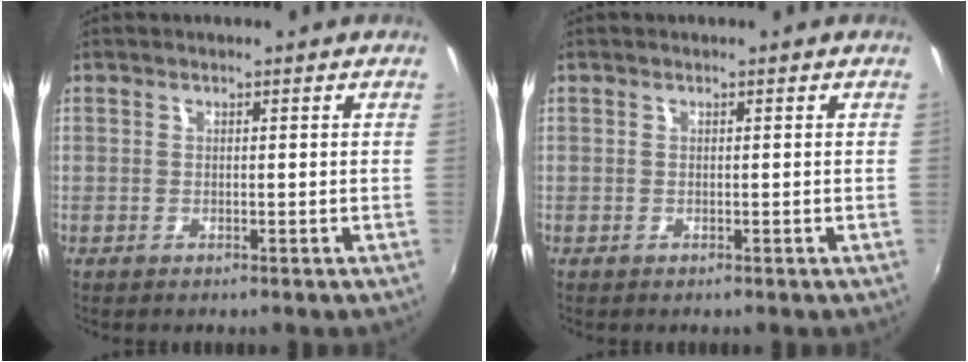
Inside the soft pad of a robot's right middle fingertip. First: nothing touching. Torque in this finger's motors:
{"motor_torque": [-0.10, 0.04, -0.02, 0.01]}